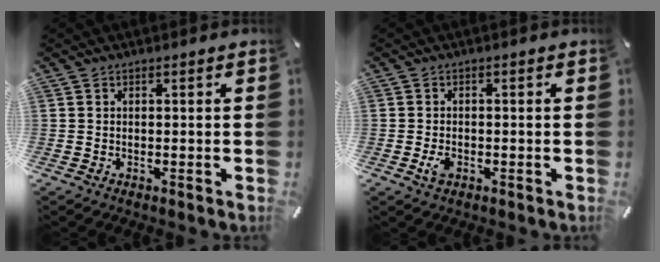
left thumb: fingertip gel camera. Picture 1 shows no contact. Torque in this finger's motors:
{"motor_torque": [0.54, 0.82, 0.19, 0.08, 0.00]}